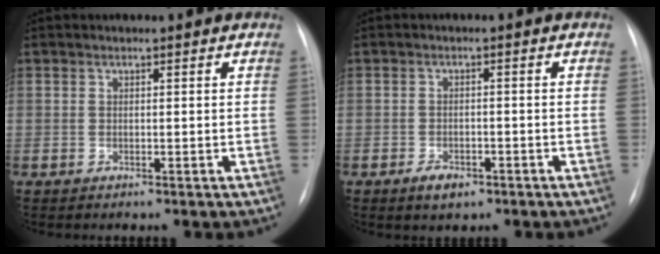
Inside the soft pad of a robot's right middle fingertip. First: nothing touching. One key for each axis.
{"total": 3.0, "fx": -1.9, "fy": 1.6, "fz": 1.7, "tx": -0.028, "ty": 0.000, "tz": -0.022}